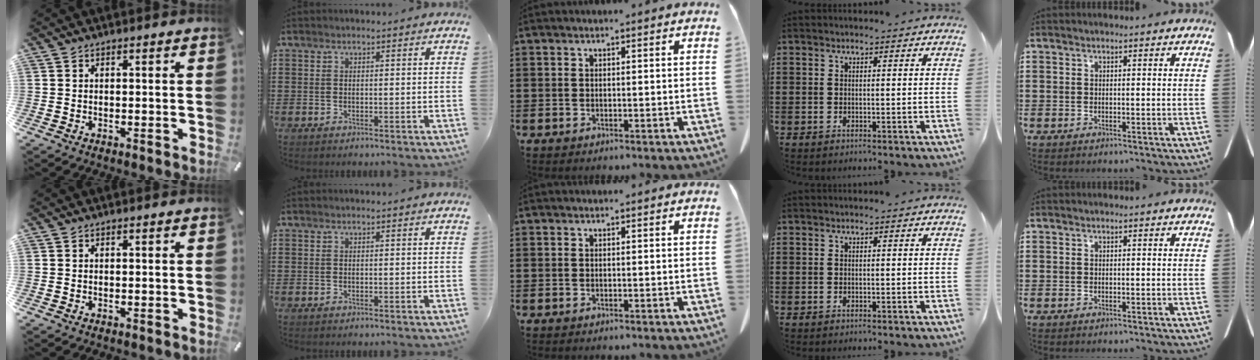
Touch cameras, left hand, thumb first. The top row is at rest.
{}